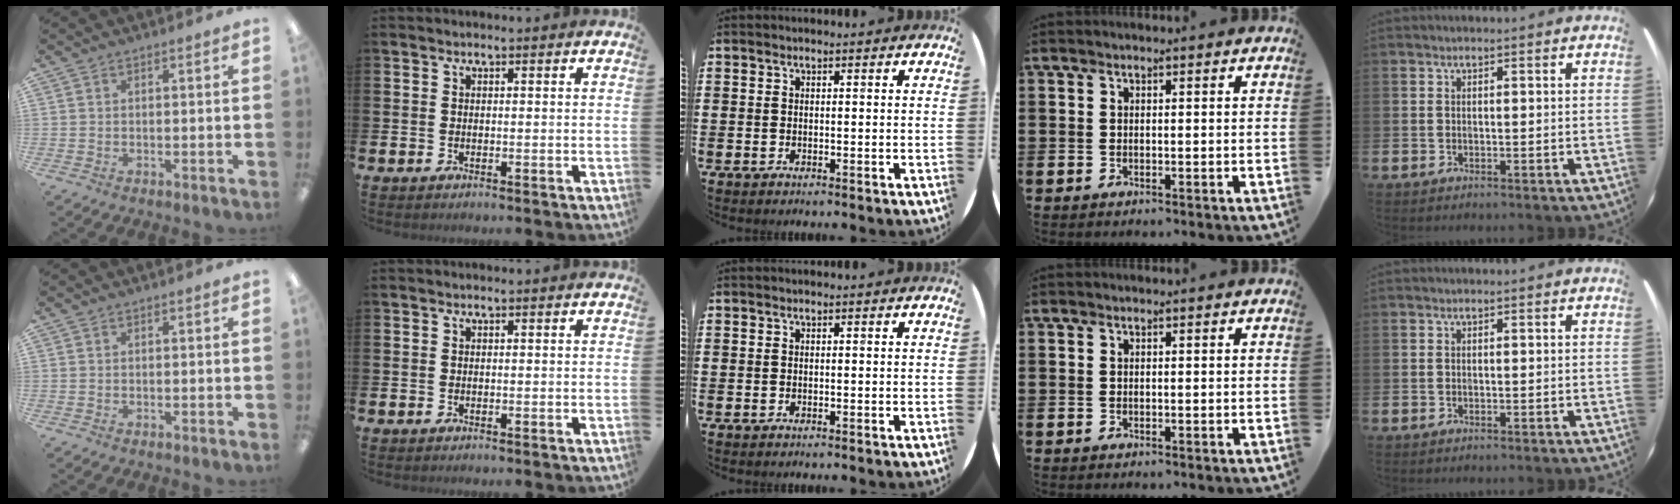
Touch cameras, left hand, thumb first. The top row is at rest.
{}